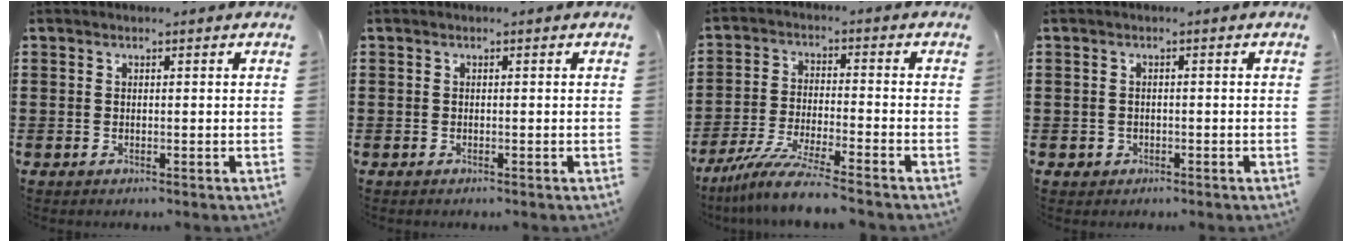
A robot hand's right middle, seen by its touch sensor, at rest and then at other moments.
{"total": 0.0}
{"total": 7.7, "force": [-6.7, -0.4, 3.8], "torque": [-0.081, -0.015, -0.129]}
{"total": 0.8, "force": [-0.3, 0.7, 0.1], "torque": [-0.004, 0.005, -0.010]}